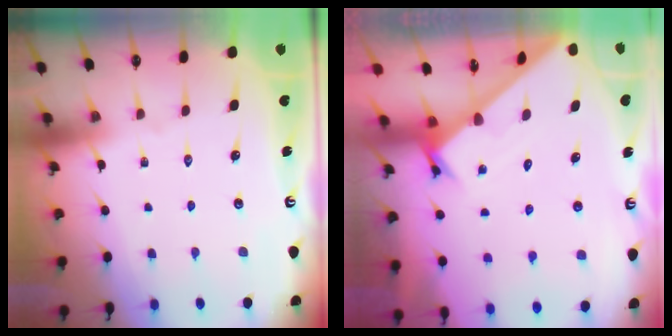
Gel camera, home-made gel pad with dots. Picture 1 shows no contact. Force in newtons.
{"total": 1.6, "press": 1.6, "slide": 0.1}